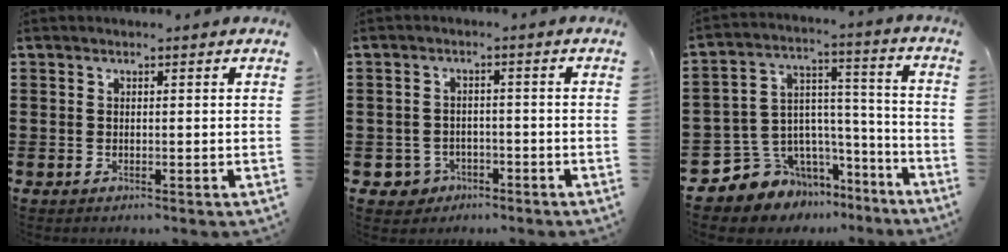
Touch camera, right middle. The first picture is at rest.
{"total": 2.8, "force": [-2.0, 1.8, 0.3], "torque": [-0.021, 0.000, -0.047]}
{"total": 7.9, "force": [-6.0, 5.2, -0.2], "torque": [-0.023, -0.001, -0.111]}